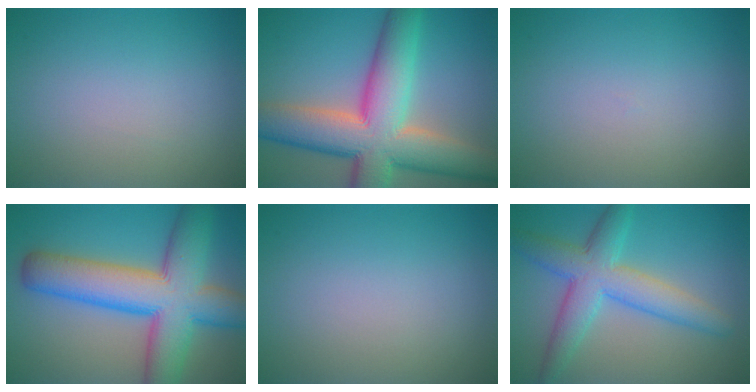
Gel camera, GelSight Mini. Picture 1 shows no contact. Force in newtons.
{"total": 12.9, "press": 12.9, "slide": 0.7}
{"total": 0.0}
{"total": 12.1, "press": 12.1, "slide": 0.5}
{"total": 0.0}
{"total": 6.3, "press": 6.3, "slide": 0.2}